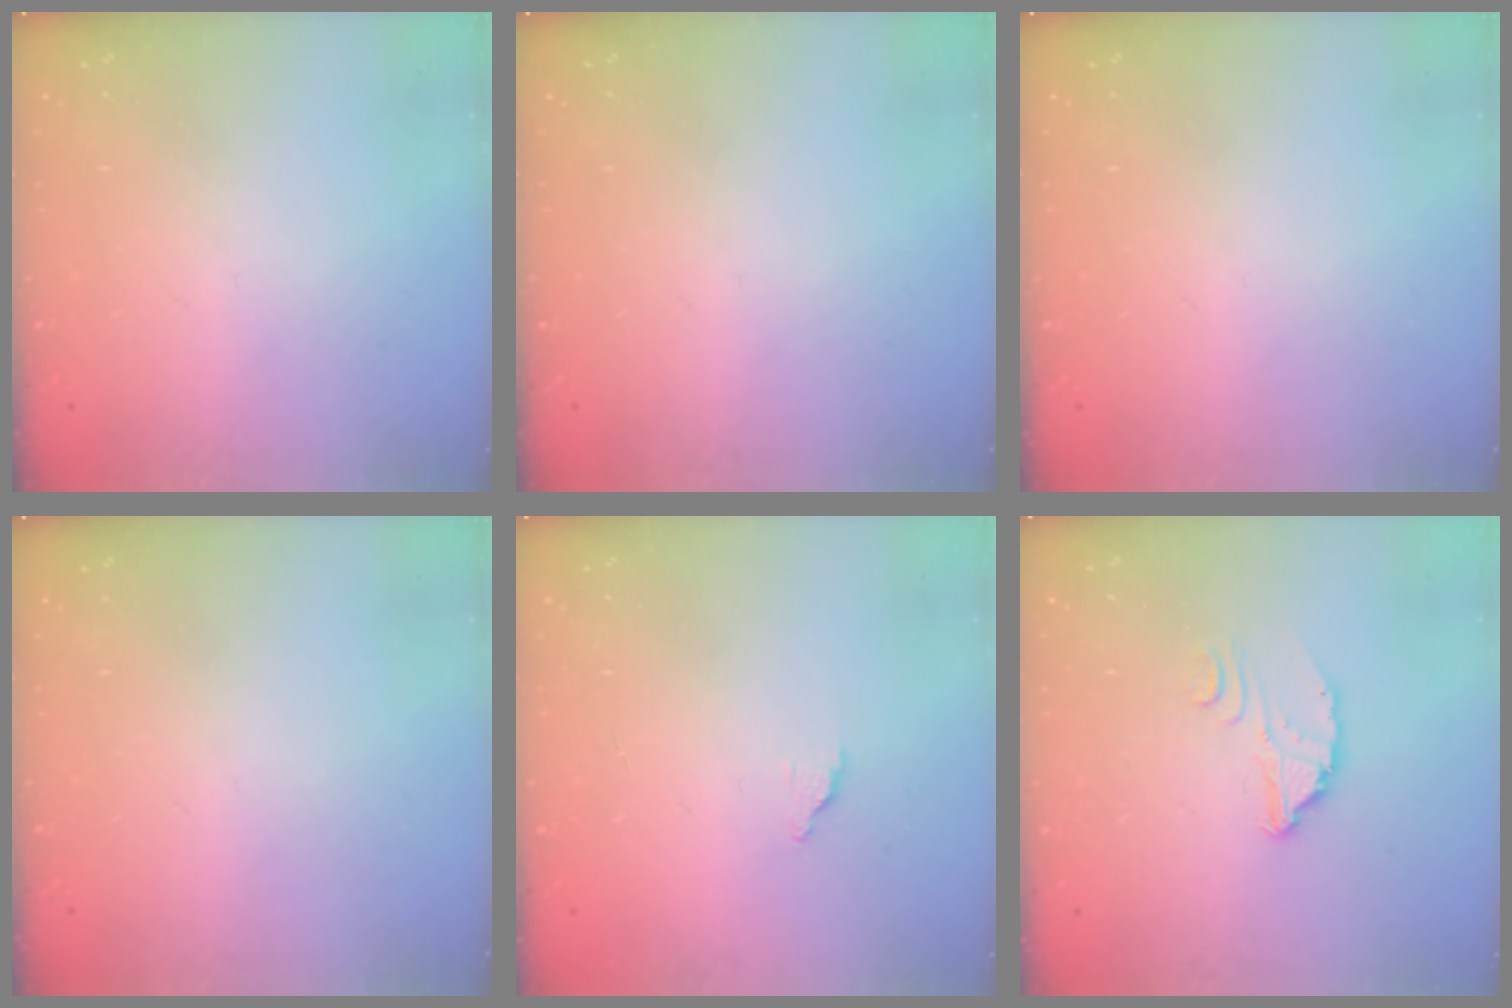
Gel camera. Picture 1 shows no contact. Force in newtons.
{"total": 0.0}
{"total": 0.0}
{"total": 0.0}
{"total": 1.4, "press": 1.4, "slide": 0.1}
{"total": 2.9, "press": 2.9, "slide": 0.2}